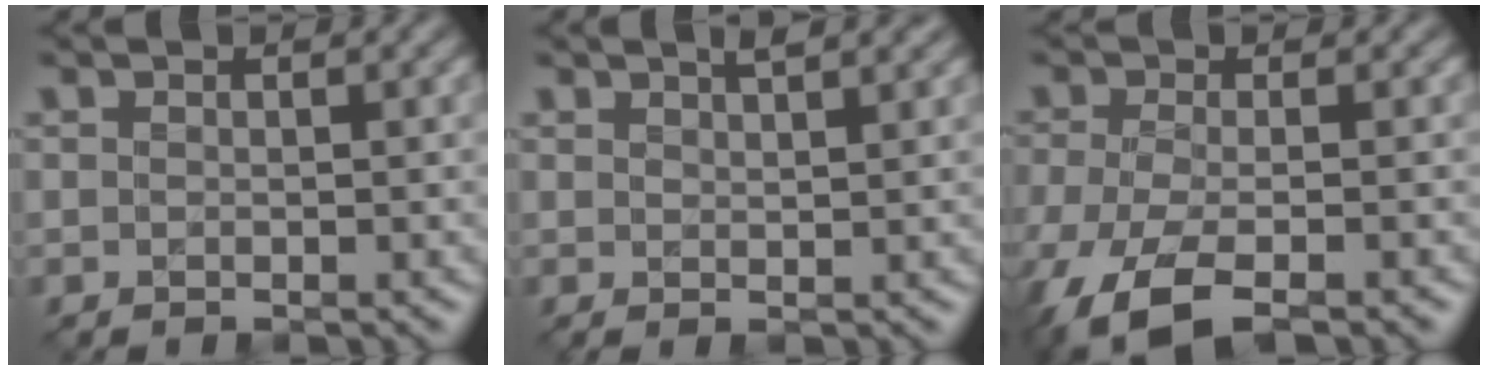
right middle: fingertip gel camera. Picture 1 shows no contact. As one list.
[{"total": 2.2, "force": [1.7, 0.5, 1.3], "torque": [-0.006, 0.009, 0.017]}, {"total": 7.4, "force": [-4.4, 2.5, 5.4], "torque": [-0.113, -0.014, -0.087]}]